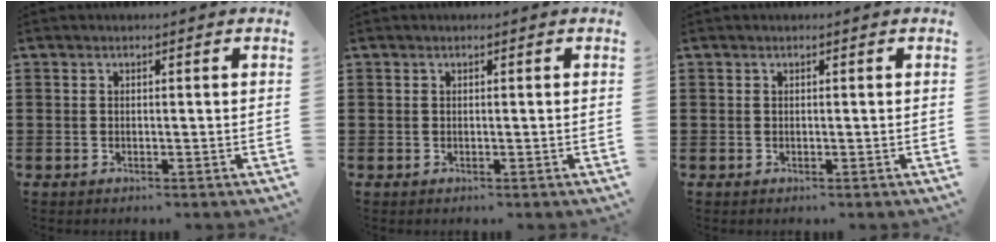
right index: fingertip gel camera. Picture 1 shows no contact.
{"total": 0.0}
{"total": 0.0}